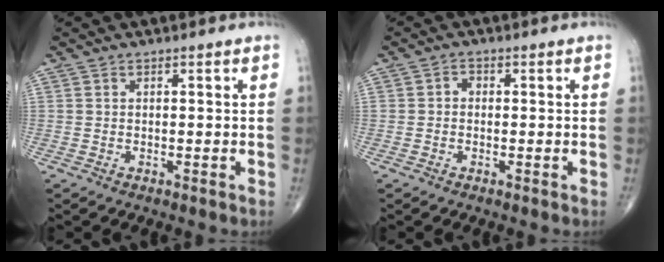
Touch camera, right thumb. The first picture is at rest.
{"total": 1.3, "force": [-0.2, 1.1, 0.8], "torque": [-0.002, 0.004, -0.008]}